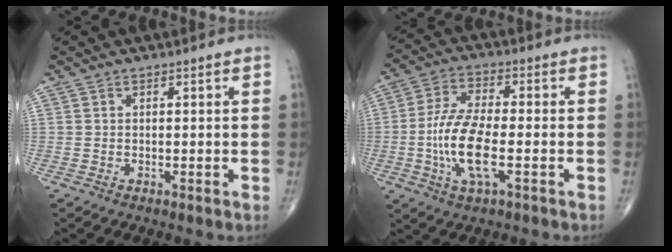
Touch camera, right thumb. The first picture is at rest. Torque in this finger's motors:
{"motor_torque": [2.32, 2.22, 1.27, -1.43, 0.59]}